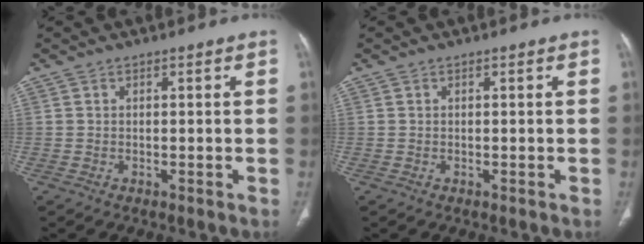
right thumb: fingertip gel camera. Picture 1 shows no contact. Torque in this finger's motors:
{"motor_torque": [-0.05, 0.05, -0.07, 0.07, 0.00]}